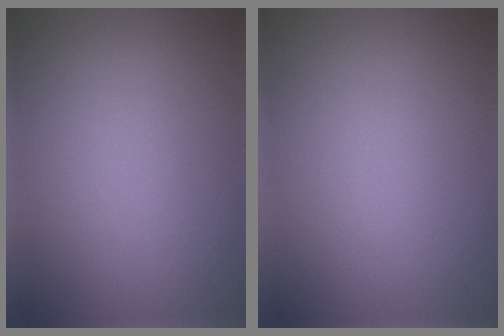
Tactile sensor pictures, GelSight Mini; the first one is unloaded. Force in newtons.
{"total": 0.0}